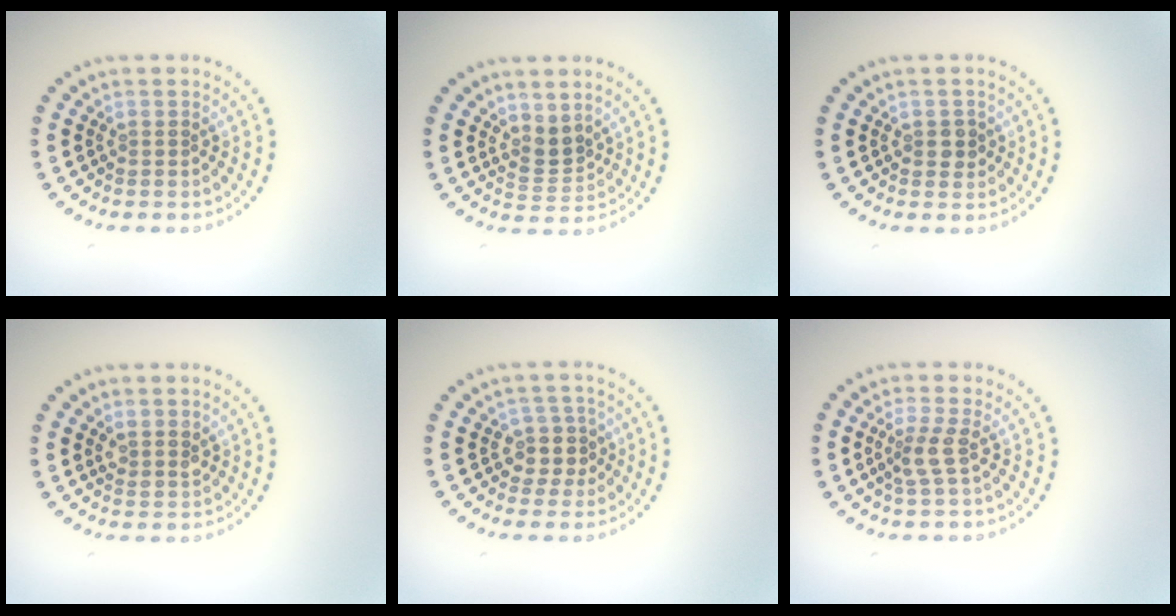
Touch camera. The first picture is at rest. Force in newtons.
{"total": 2.2, "press": 1.6, "slide": 1.5}
{"total": 1.4, "press": 1.4, "slide": 0.1}
{"total": 1.6, "press": 1.4, "slide": 0.8}
{"total": 2.6, "press": 2.2, "slide": 1.4}
{"total": 1.9, "press": 1.5, "slide": 1.2}